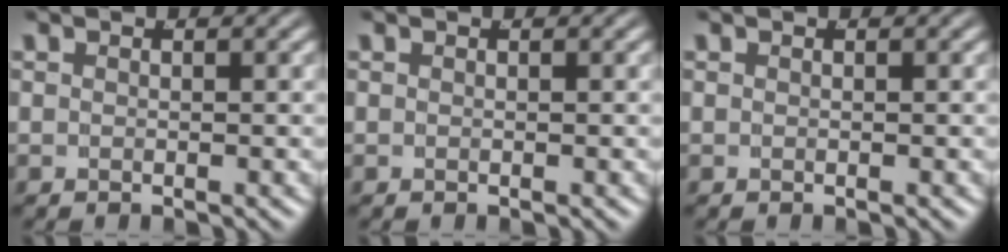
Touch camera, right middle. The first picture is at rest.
{"total": 0.0}
{"total": 0.0}